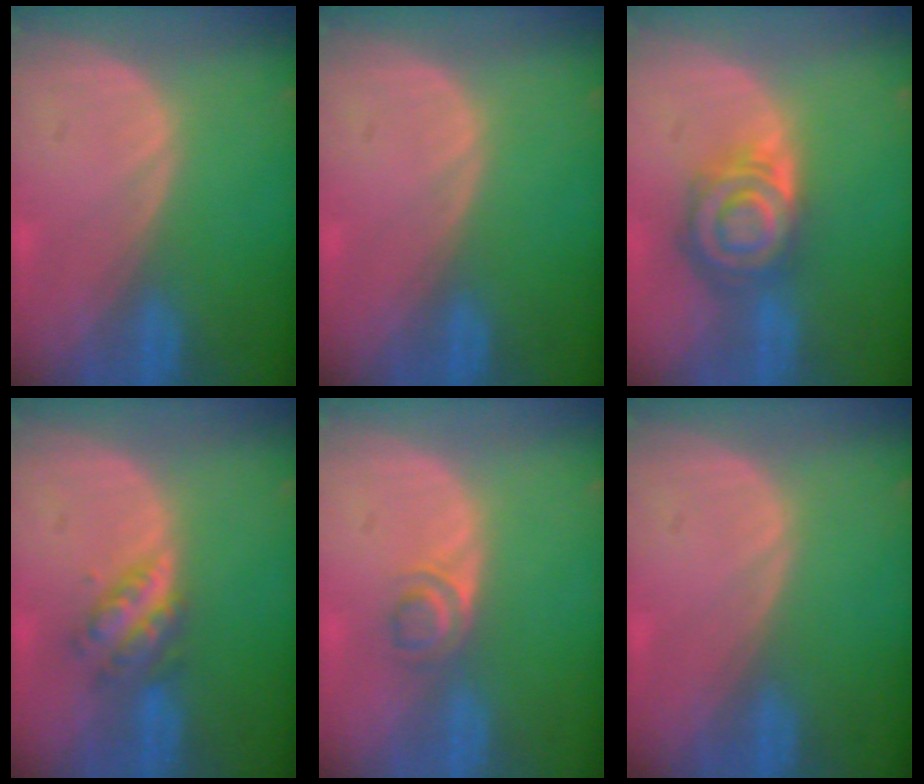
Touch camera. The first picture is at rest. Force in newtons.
{"total": 0.0}
{"total": 8.0, "press": 7.1, "slide": 3.8}
{"total": 4.7, "press": 4.6, "slide": 1.2}
{"total": 2.8, "press": 2.7, "slide": 1.0}
{"total": 0.0}